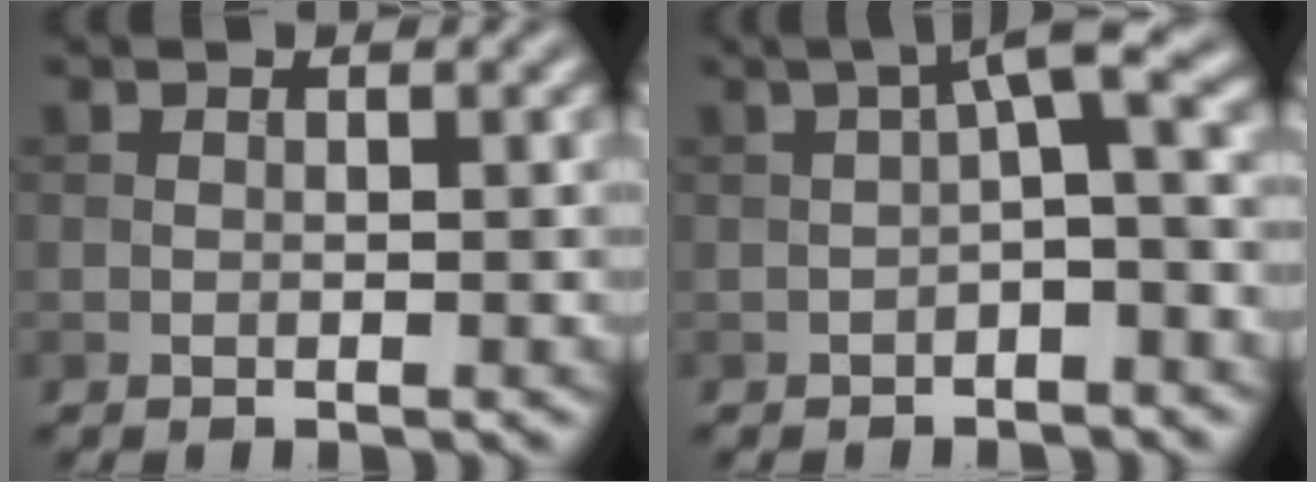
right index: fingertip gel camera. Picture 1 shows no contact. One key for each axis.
{"total": 4.5, "fx": 0.2, "fy": 1.0, "fz": 4.3, "tx": -0.064, "ty": 0.018, "tz": -0.006}